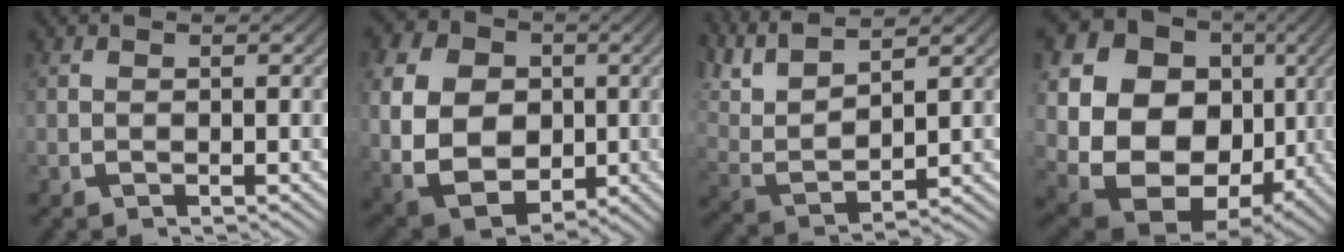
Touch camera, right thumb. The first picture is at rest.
{"total": 15.8, "force": [-1.0, 12.3, 10.0], "torque": [-0.226, -0.067, 0.010]}
{"total": 7.7, "force": [3.7, 4.4, 5.2], "torque": [-0.117, -0.002, 0.070]}
{"total": 22.0, "force": [0.0, 16.9, 14.1], "torque": [-0.305, -0.061, 0.016]}